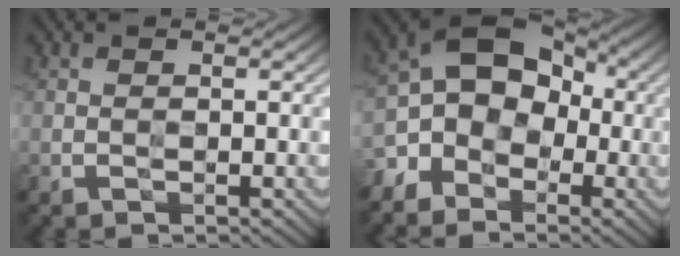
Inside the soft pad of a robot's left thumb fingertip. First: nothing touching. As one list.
[{"total": 10.6, "force": [-2.8, 8.0, 6.4], "torque": [-0.113, -0.007, -0.072]}]